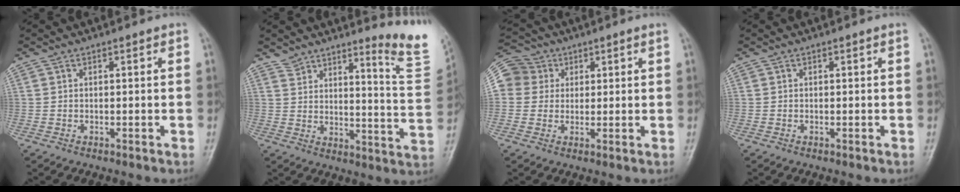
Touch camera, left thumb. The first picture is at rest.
{"total": 12.4, "force": [10.7, 1.3, 6.1], "torque": [-0.057, -0.114, 0.135]}
{"total": 8.7, "force": [2.0, 8.2, 2.1], "torque": [-0.020, 0.018, 0.029]}
{"total": 0.0}